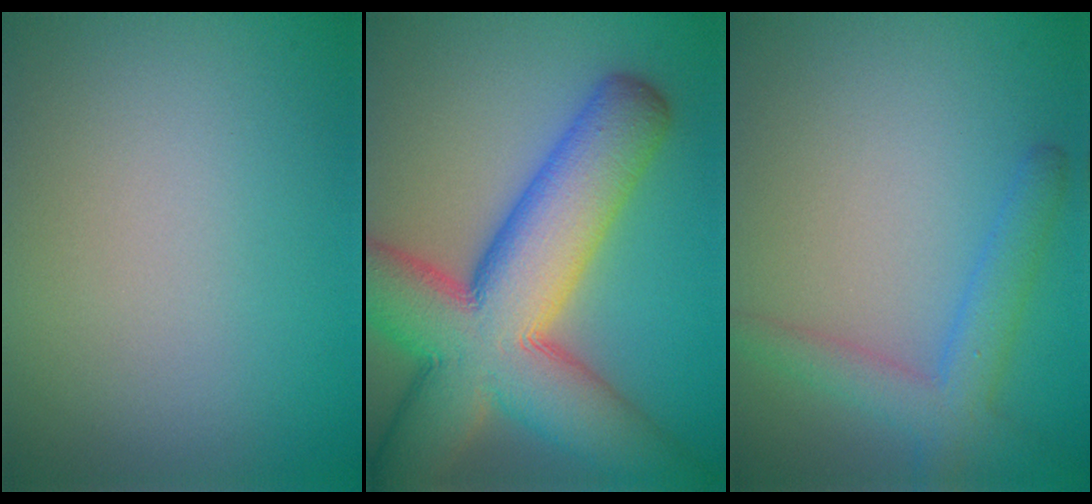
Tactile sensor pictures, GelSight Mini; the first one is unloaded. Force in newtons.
{"total": 14.5, "press": 14.5, "slide": 0.7}
{"total": 3.5, "press": 3.5, "slide": 0.2}